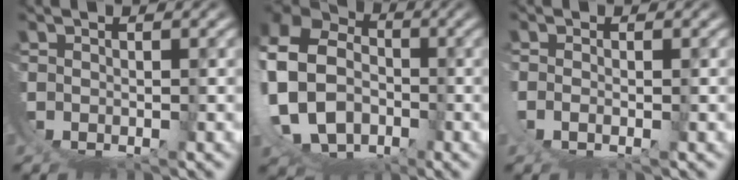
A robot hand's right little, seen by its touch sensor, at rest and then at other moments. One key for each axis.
{"total": 15.3, "fx": 0.7, "fy": 12.7, "fz": 8.6, "tx": -0.188, "ty": -0.031, "tz": 0.004}
{"total": 1.6, "fx": -0.1, "fy": -0.5, "fz": 1.6, "tx": -0.035, "ty": -0.010, "tz": 0.005}